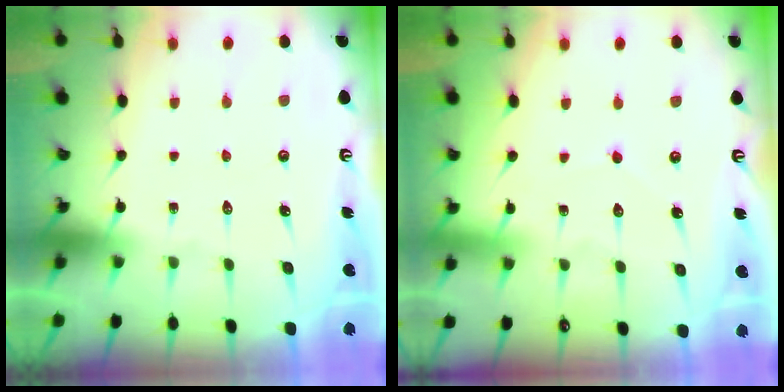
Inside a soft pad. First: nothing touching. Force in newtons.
{"total": 3.8, "press": 3.8, "slide": 0.4}